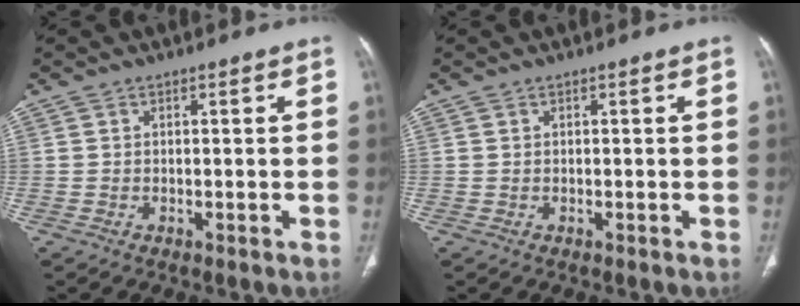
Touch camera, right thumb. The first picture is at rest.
{"total": 0.0}